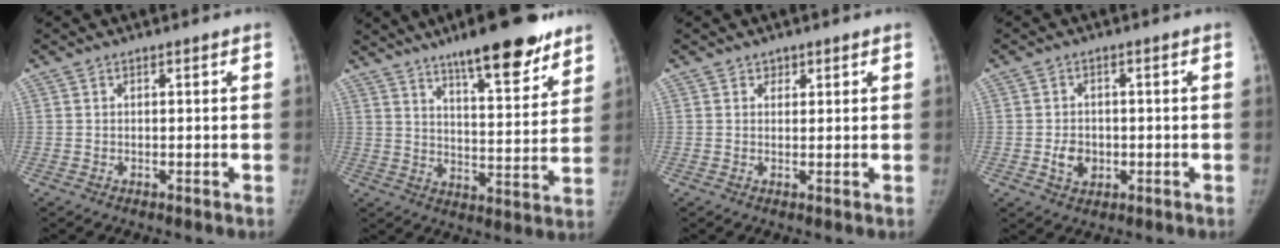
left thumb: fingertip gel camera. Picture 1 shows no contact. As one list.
[{"total": 16.8, "force": [11.9, 4.3, 11.1], "torque": [-0.126, -0.066, 0.180]}, {"total": 1.4, "force": [0.9, 1.1, 0.2], "torque": [0.013, -0.004, 0.009]}, {"total": 4.5, "force": [-0.9, 3.7, 2.5], "torque": [-0.027, 0.004, -0.012]}]